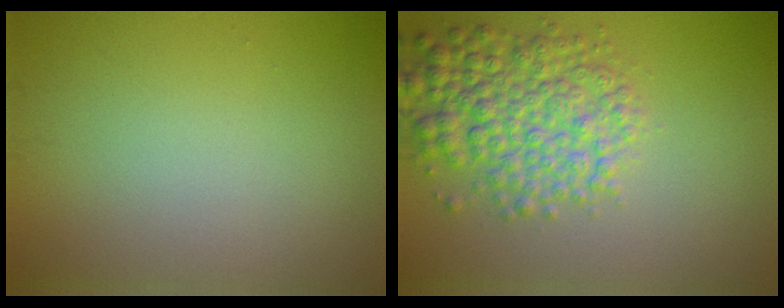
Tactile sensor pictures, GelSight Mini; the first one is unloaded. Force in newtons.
{"total": 5.8, "press": 5.8, "slide": 0.1}